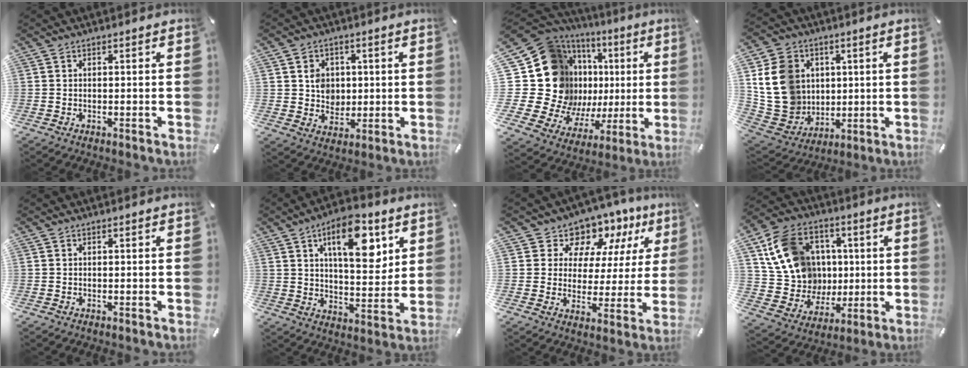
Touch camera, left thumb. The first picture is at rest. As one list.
[{"total": 5.9, "force": [0.9, 5.6, 1.8], "torque": [-0.015, 0.002, 0.012]}, {"total": 29.0, "force": [3.9, 21.8, 18.8], "torque": [-0.342, -0.079, 0.128]}, {"total": 15.3, "force": [3.3, 13.3, 6.8], "torque": [-0.154, -0.009, 0.066]}, {"total": 0.0}, {"total": 15.4, "force": [7.6, 7.0, 11.4], "torque": [-0.169, -0.023, 0.125]}, {"total": 9.7, "force": [7.2, 6.3, 1.5], "torque": [-0.034, -0.068, 0.130]}, {"total": 17.2, "force": [3.4, 15.3, 6.9], "torque": [-0.118, -0.003, 0.081]}]